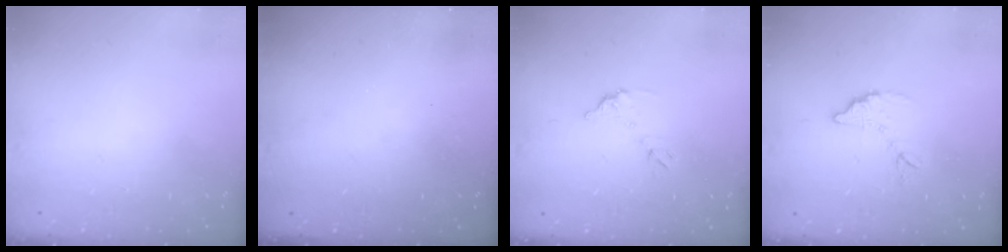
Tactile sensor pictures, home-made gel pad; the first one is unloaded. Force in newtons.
{"total": 3.0, "press": 3.0, "slide": 0.1}
{"total": 6.5, "press": 6.5, "slide": 0.4}
{"total": 8.4, "press": 8.4, "slide": 0.6}